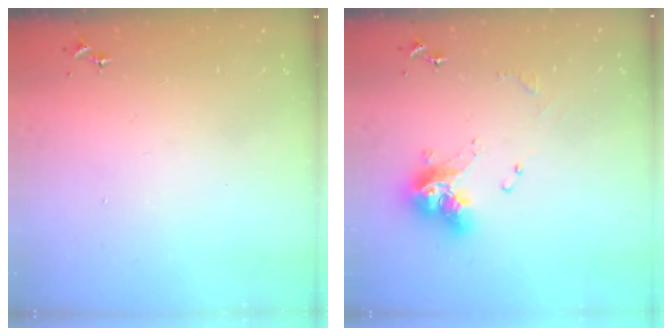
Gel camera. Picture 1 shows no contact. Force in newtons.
{"total": 12.9, "press": 12.9, "slide": 0.9}